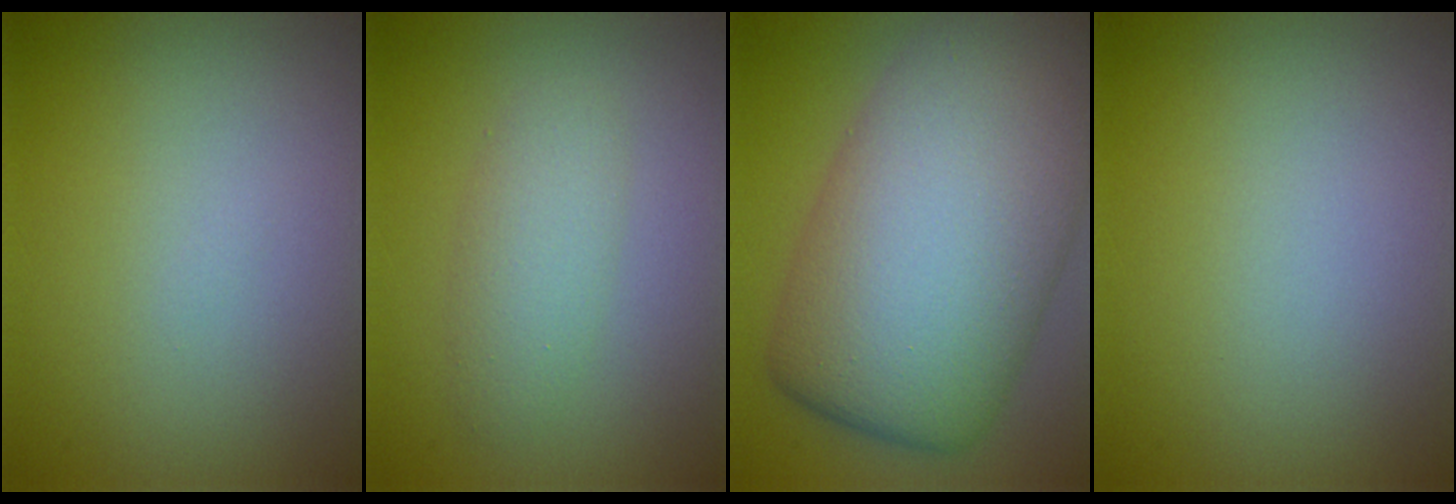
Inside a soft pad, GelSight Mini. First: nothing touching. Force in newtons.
{"total": 2.3, "press": 2.3, "slide": 0.1}
{"total": 13.7, "press": 13.7, "slide": 0.5}
{"total": 0.0}